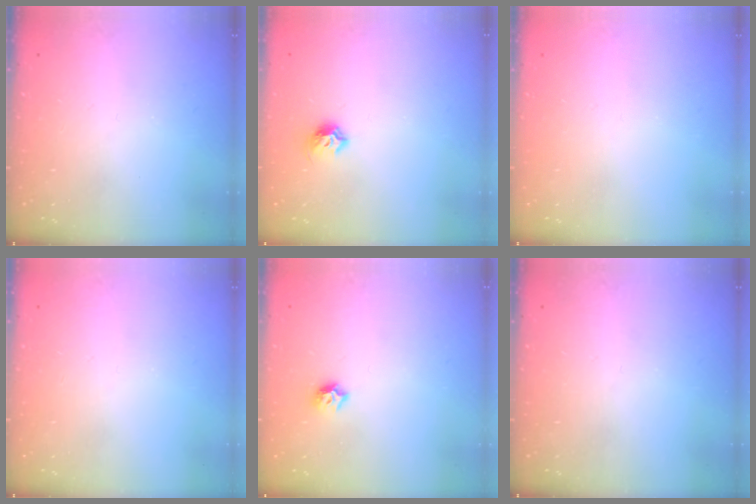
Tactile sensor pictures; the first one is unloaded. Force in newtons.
{"total": 6.1, "press": 6.0, "slide": 1.2}
{"total": 0.0}
{"total": 0.0}
{"total": 6.0, "press": 6.0, "slide": 0.8}
{"total": 0.0}